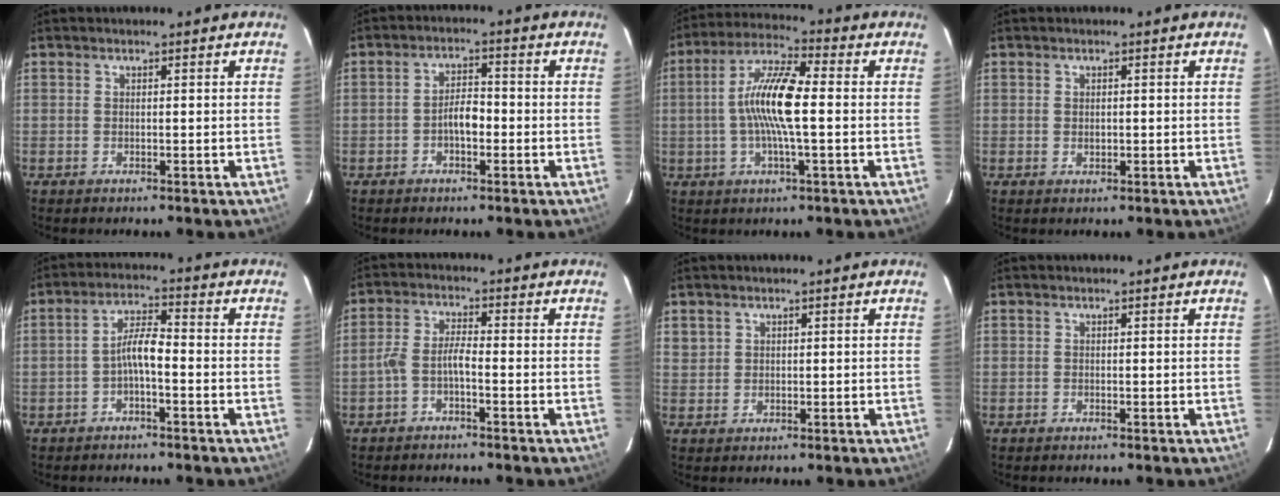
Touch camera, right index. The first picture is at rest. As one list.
[{"total": 3.8, "force": [-1.5, 1.8, 3.1], "torque": [-0.058, 0.010, -0.026]}, {"total": 11.7, "force": [-0.5, 2.2, 11.5], "torque": [-0.227, 0.013, -0.016]}, {"total": 1.3, "force": [0.0, 1.0, 0.7], "torque": [-0.010, 0.000, 0.002]}, {"total": 4.3, "force": [-1.9, 0.9, 3.7], "torque": [-0.077, 0.013, -0.035]}, {"total": 3.4, "force": [-2.0, 0.7, 2.7], "torque": [-0.069, 0.013, -0.040]}, {"total": 2.1, "force": [1.0, 1.8, 0.2], "torque": [0.005, 0.006, 0.020]}, {"total": 0.0}]